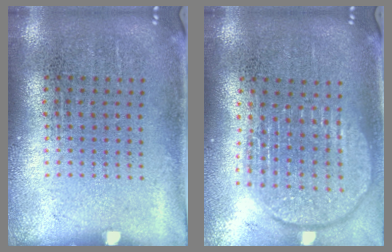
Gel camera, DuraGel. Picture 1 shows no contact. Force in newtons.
{"total": 1.8, "press": 1.6, "slide": 1.0}